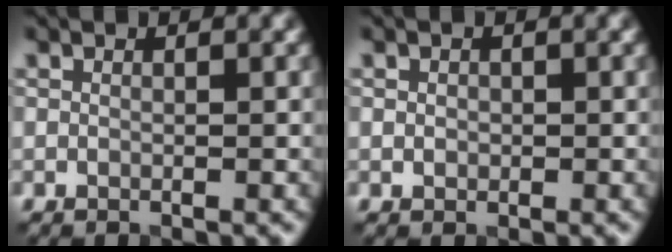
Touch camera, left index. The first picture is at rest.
{"total": 0.7, "force": [0.0, 0.6, 0.3], "torque": [-0.003, -0.001, 0.000]}